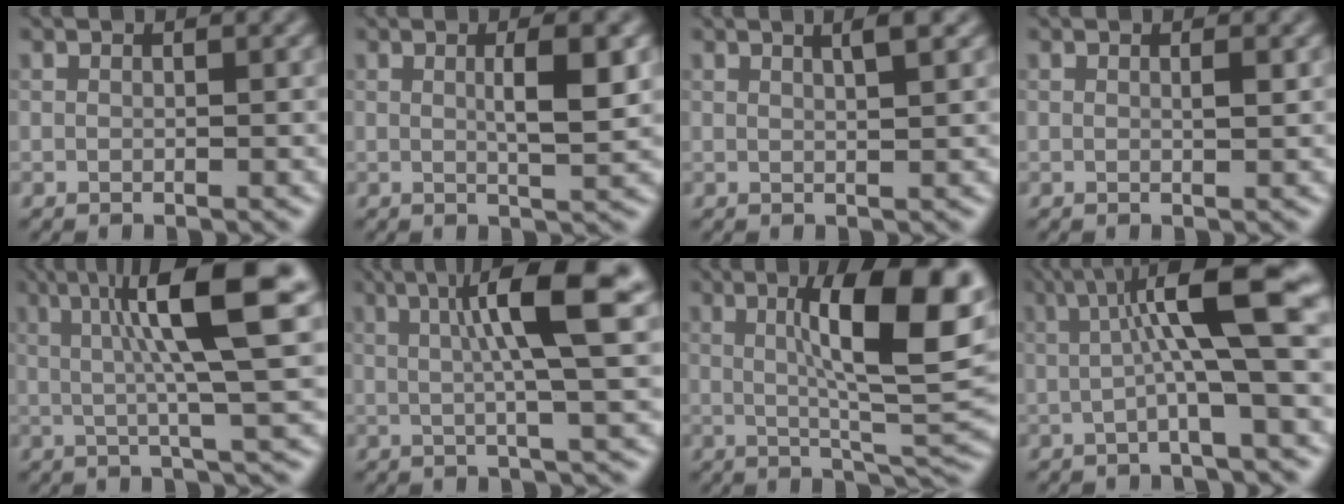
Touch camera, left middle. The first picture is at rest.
{"total": 3.7, "force": [0.7, 0.7, 3.6], "torque": [-0.055, 0.001, 0.009]}
{"total": 2.6, "force": [1.4, 0.8, 2.0], "torque": [-0.012, 0.008, 0.001]}
{"total": 0.7, "force": [0.2, 0.1, 0.6], "torque": [-0.009, 0.000, 0.003]}
{"total": 10.2, "force": [2.5, 1.7, 9.8], "torque": [-0.134, 0.013, 0.035]}
{"total": 8.5, "force": [2.3, 1.3, 8.1], "torque": [-0.110, 0.018, 0.032]}
{"total": 11.8, "force": [2.7, 2.6, 11.2], "torque": [-0.153, 0.010, 0.041]}
{"total": 8.8, "force": [1.3, 1.4, 8.6], "torque": [-0.129, 0.007, 0.016]}